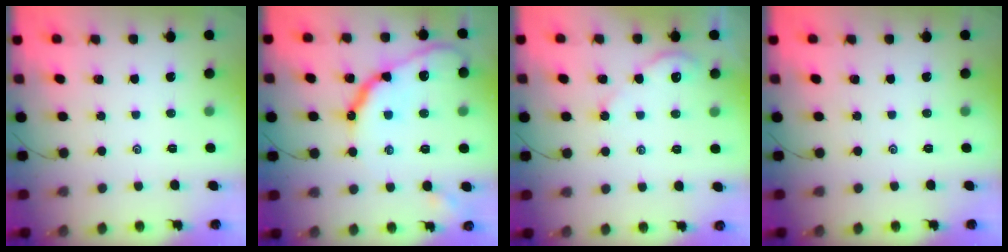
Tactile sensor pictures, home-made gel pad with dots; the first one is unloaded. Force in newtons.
{"total": 15.2, "press": 15.2, "slide": 1.3}
{"total": 2.9, "press": 2.9, "slide": 0.4}
{"total": 0.0}